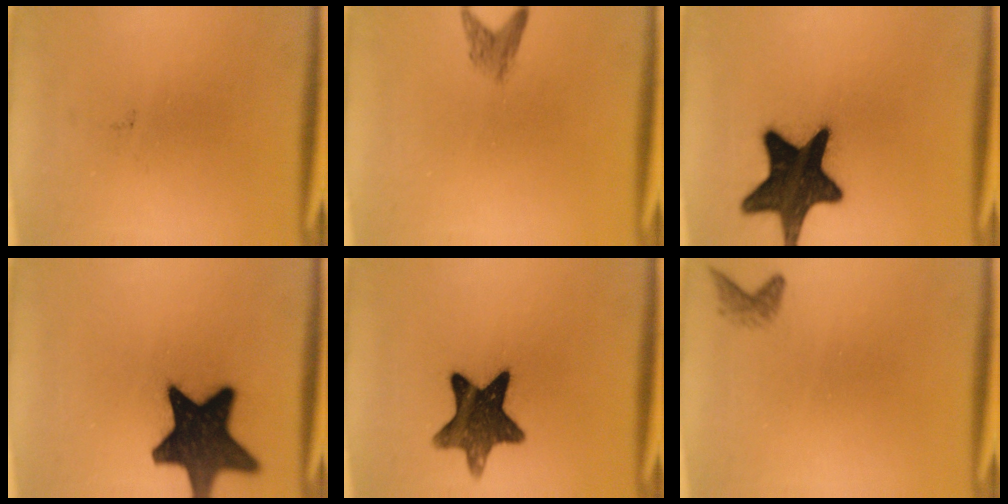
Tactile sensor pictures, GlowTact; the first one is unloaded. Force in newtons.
{"total": 2.0}
{"total": 17.6}
{"total": 18.0}
{"total": 12.4}
{"total": 1.3}